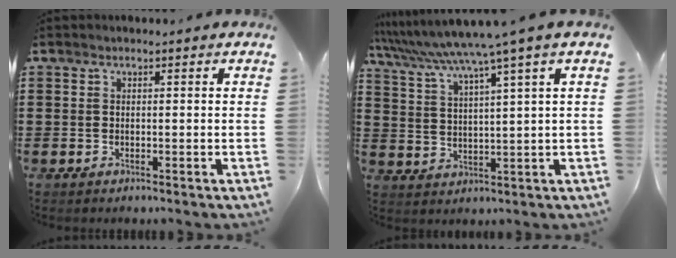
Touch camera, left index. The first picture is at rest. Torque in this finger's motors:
{"motor_torque": [2.14, 0.00, 0.00, -0.06]}